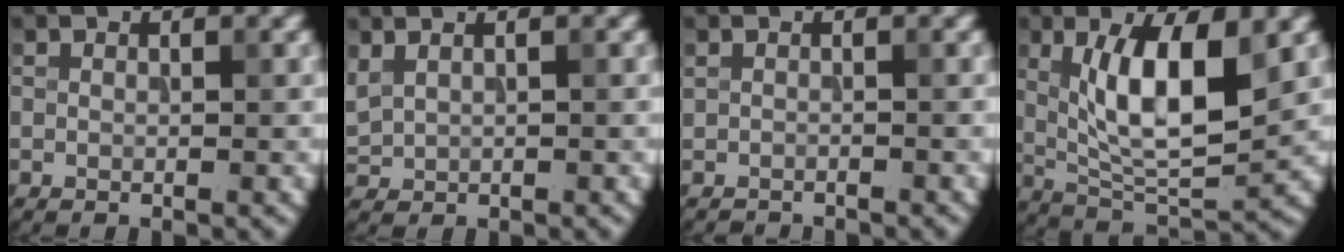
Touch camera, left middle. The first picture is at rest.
{"total": 1.6, "force": [1.0, 0.8, 0.9], "torque": [-0.026, 0.006, 0.026]}
{"total": 1.2, "force": [-1.1, 0.3, -0.4], "torque": [0.016, -0.006, -0.020]}
{"total": 8.5, "force": [2.0, 2.8, 7.8], "torque": [-0.139, -0.011, 0.038]}